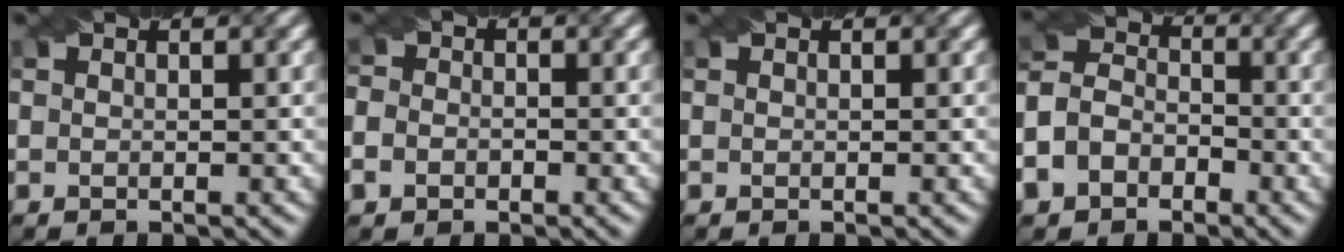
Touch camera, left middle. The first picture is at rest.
{"total": 2.6, "force": [-0.8, 2.2, 1.1], "torque": [-0.008, 0.004, -0.023]}
{"total": 0.0}
{"total": 6.1, "force": [-3.0, 4.6, 2.6], "torque": [-0.041, 0.000, -0.063]}